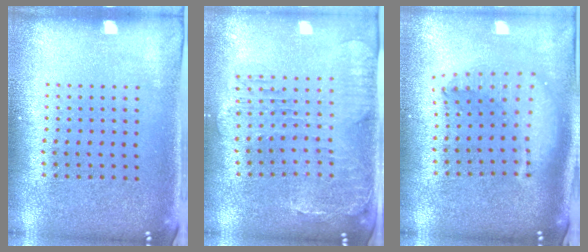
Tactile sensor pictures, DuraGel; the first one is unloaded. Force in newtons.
{"total": 0.9, "press": 0.8, "slide": 0.3}
{"total": 2.2, "press": 1.7, "slide": 1.4}